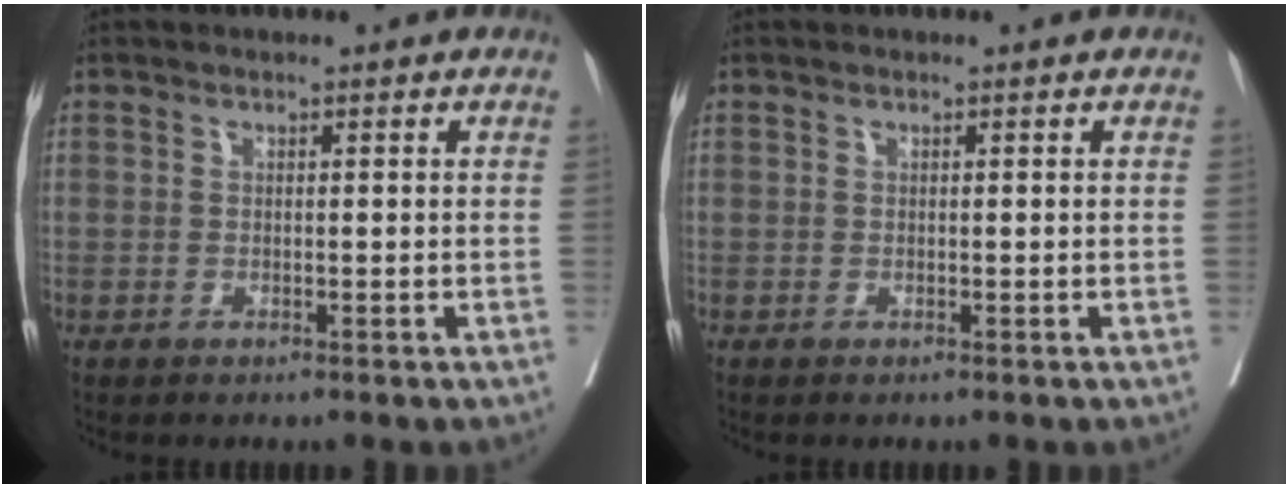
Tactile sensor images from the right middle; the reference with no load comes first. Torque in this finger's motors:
{"motor_torque": [0.39, -0.39, 0.06, 0.01]}